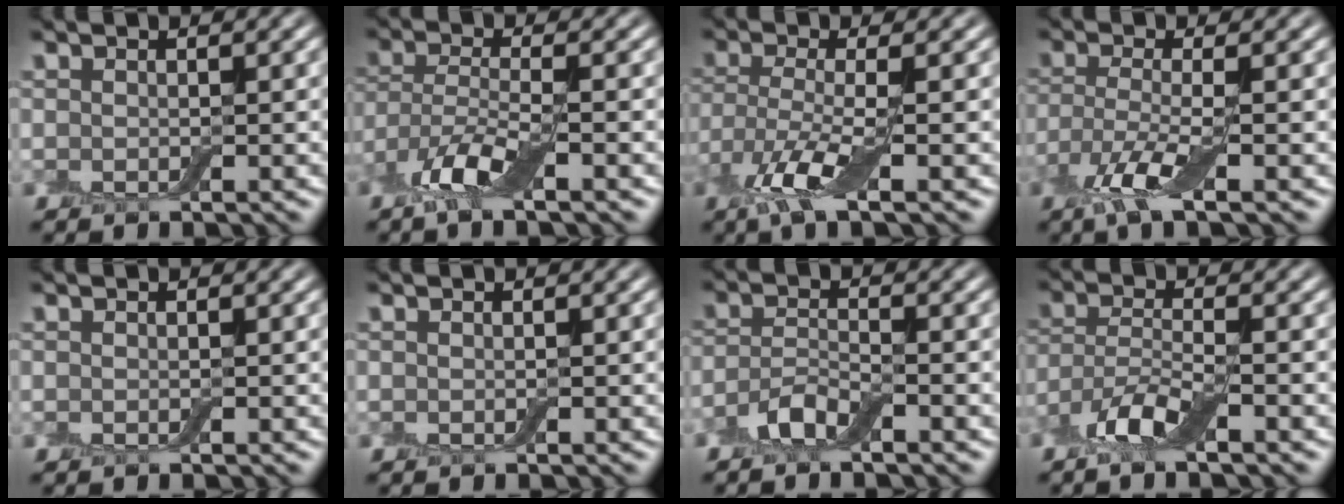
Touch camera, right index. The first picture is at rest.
{"total": 3.8, "force": [-2.3, 1.2, 2.9], "torque": [-0.064, -0.002, -0.053]}
{"total": 4.0, "force": [-1.8, 1.1, 3.4], "torque": [-0.081, -0.007, -0.037]}
{"total": 3.7, "force": [-1.8, 0.8, 3.1], "torque": [-0.071, -0.007, -0.039]}
{"total": 0.0}
{"total": 0.0}
{"total": 2.5, "force": [-2.1, 0.8, 1.2], "torque": [-0.028, 0.005, -0.047]}
{"total": 3.6, "force": [-2.5, 1.0, 2.4], "torque": [-0.049, 0.002, -0.058]}